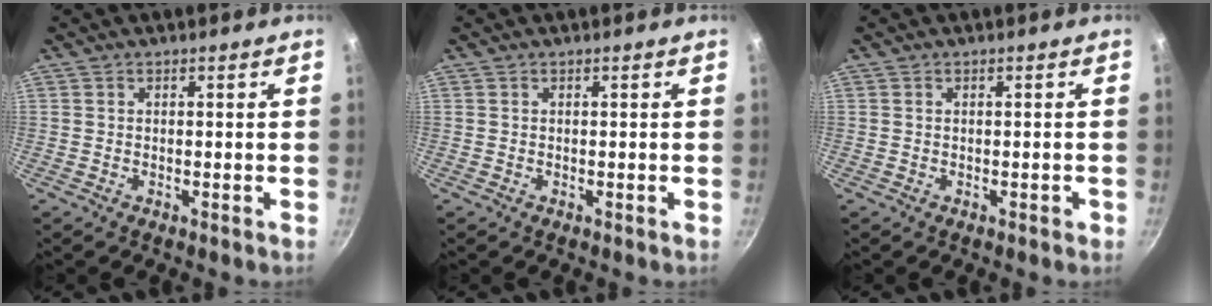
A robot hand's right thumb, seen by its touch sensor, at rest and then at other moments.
{"total": 0.0}
{"total": 0.6, "force": [-0.3, 0.3, 0.4], "torque": [-0.001, 0.004, -0.002]}